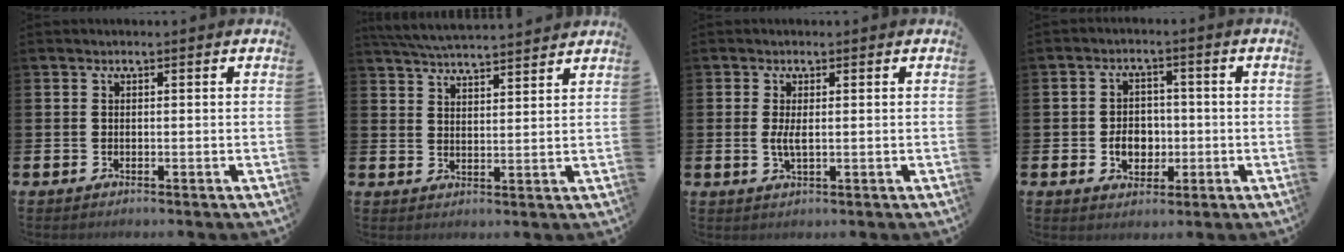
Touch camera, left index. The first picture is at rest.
{"total": 5.7, "force": [5.6, 0.1, 1.0], "torque": [-0.039, -0.028, 0.102]}
{"total": 1.9, "force": [0.2, 0.6, 1.8], "torque": [-0.032, 0.000, 0.001]}
{"total": 4.3, "force": [-0.8, 3.4, 2.5], "torque": [-0.027, -0.003, -0.025]}